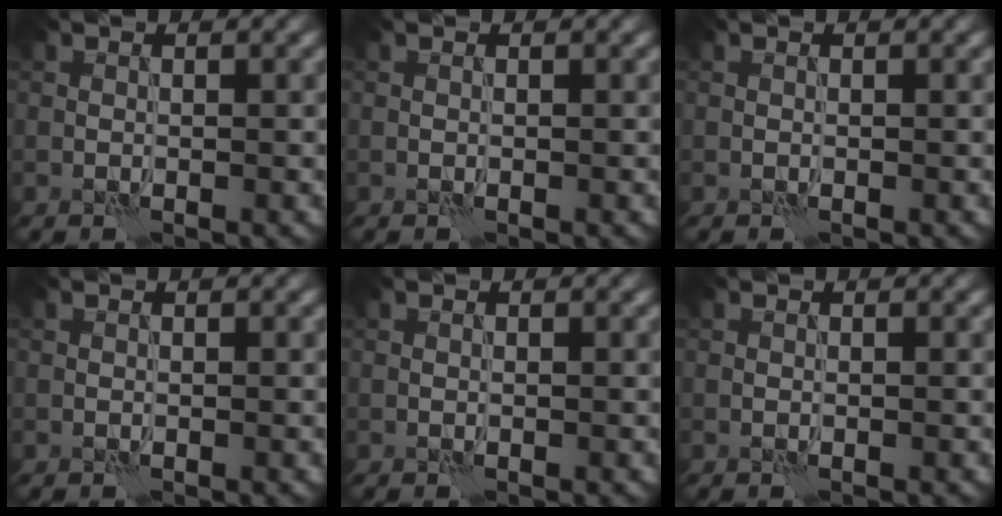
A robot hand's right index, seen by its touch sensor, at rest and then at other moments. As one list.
[{"total": 0.0}, {"total": 0.0}, {"total": 0.0}, {"total": 0.0}, {"total": 0.0}]